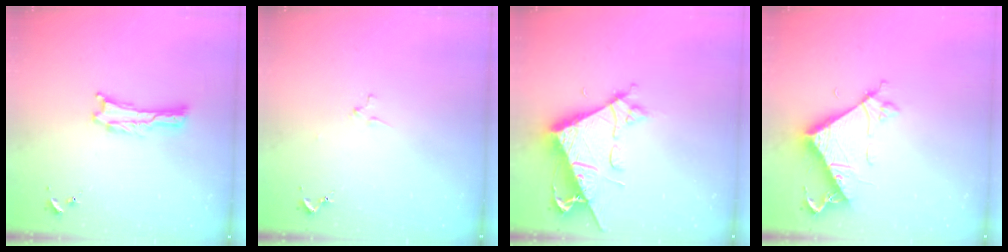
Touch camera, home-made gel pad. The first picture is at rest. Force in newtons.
{"total": 1.1, "press": 1.1, "slide": 0.1}
{"total": 8.4, "press": 8.3, "slide": 0.8}
{"total": 8.3, "press": 8.3, "slide": 0.8}